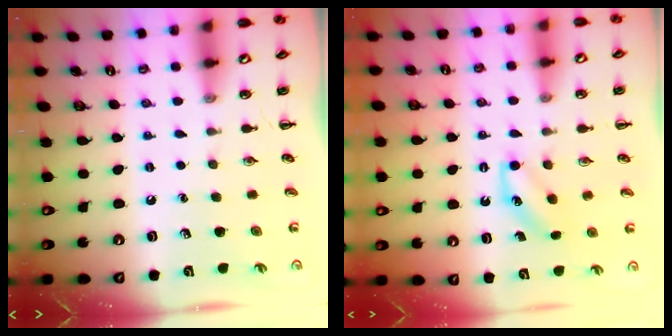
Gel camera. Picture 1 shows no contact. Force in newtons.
{"total": 4.8, "press": 4.6, "slide": 1.4}